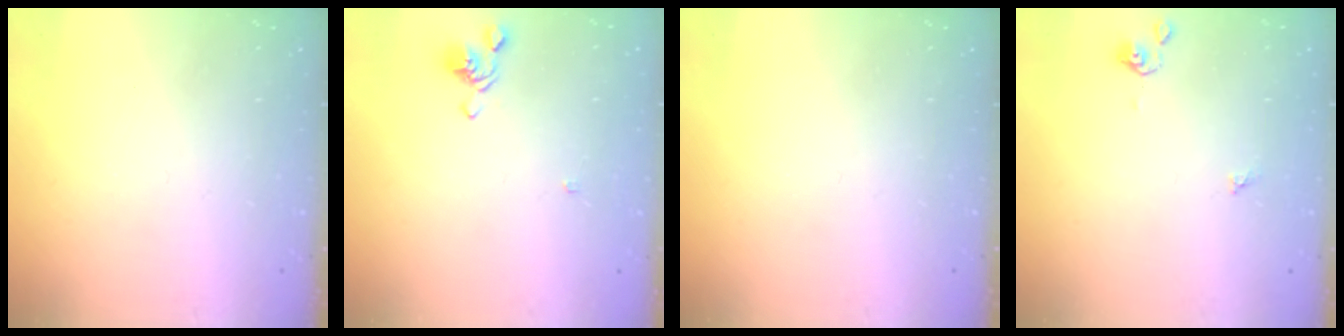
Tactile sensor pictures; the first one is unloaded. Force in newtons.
{"total": 0.7, "press": 0.0, "slide": 0.7}
{"total": 0.0}
{"total": 2.1, "press": 2.1, "slide": 0.4}